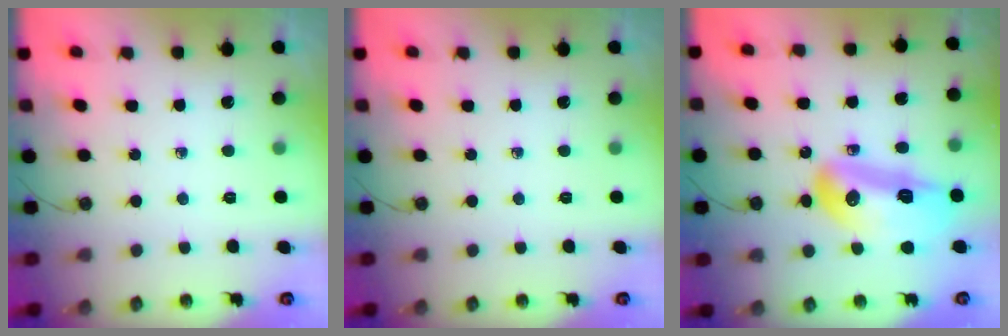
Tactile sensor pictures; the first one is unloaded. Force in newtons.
{"total": 0.0}
{"total": 16.6, "press": 16.5, "slide": 2.2}